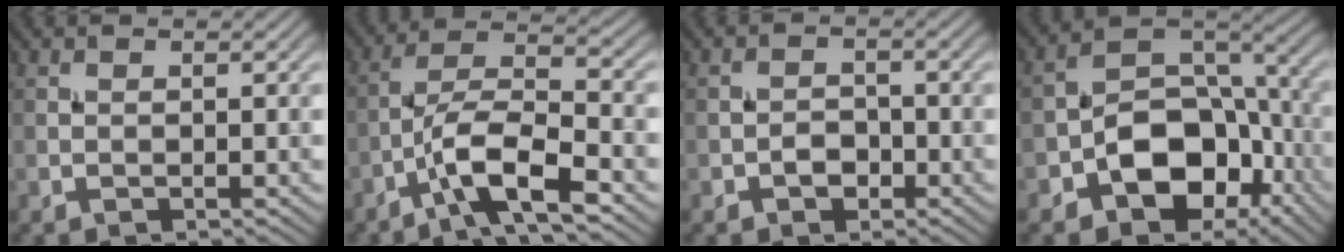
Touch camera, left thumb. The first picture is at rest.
{"total": 8.9, "force": [-4.9, 2.3, 7.1], "torque": [-0.128, 0.014, -0.101]}
{"total": 2.4, "force": [-1.2, 1.6, 1.2], "torque": [-0.019, 0.003, -0.024]}
{"total": 12.6, "force": [-5.1, 8.5, 7.7], "torque": [-0.135, -0.011, -0.101]}